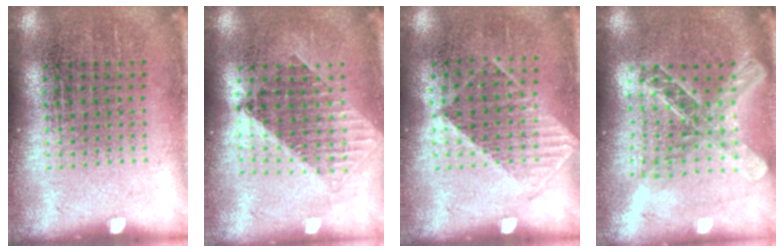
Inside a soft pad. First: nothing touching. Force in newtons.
{"total": 1.6, "press": 1.3, "slide": 1.0}
{"total": 1.0, "press": 0.9, "slide": 0.5}
{"total": 2.0, "press": 1.7, "slide": 1.1}